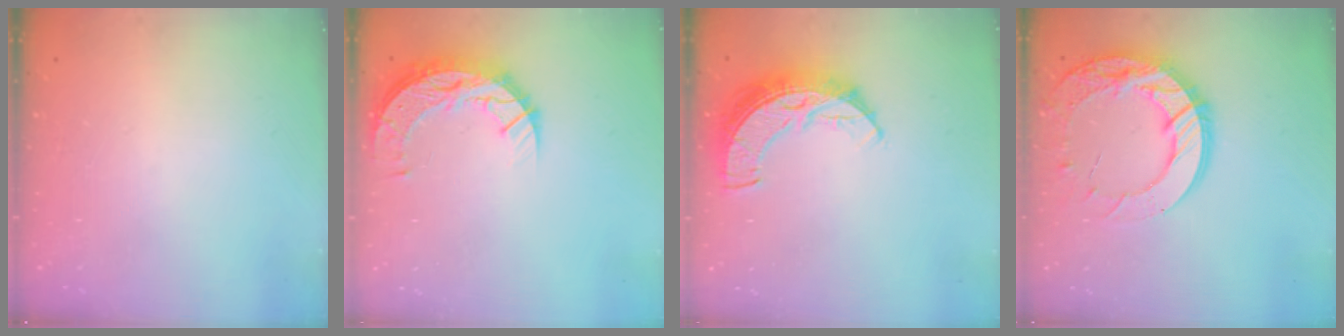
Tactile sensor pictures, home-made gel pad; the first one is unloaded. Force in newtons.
{"total": 10.3, "press": 10.2, "slide": 0.7}
{"total": 9.6, "press": 9.6, "slide": 0.6}
{"total": 18.0, "press": 17.9, "slide": 1.6}